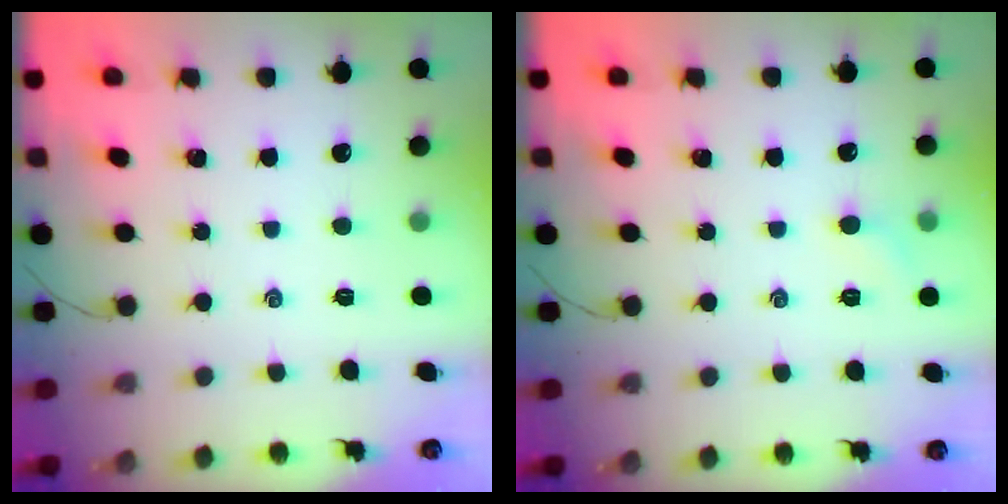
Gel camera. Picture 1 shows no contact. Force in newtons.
{"total": 4.2, "press": 4.0, "slide": 1.2}